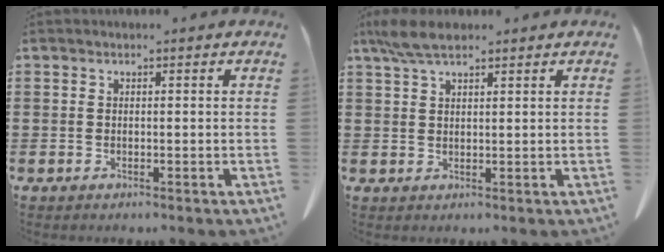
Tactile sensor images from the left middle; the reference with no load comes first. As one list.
[{"total": 4.7, "force": [3.2, 1.3, 3.2], "torque": [-0.070, 0.001, 0.060]}]